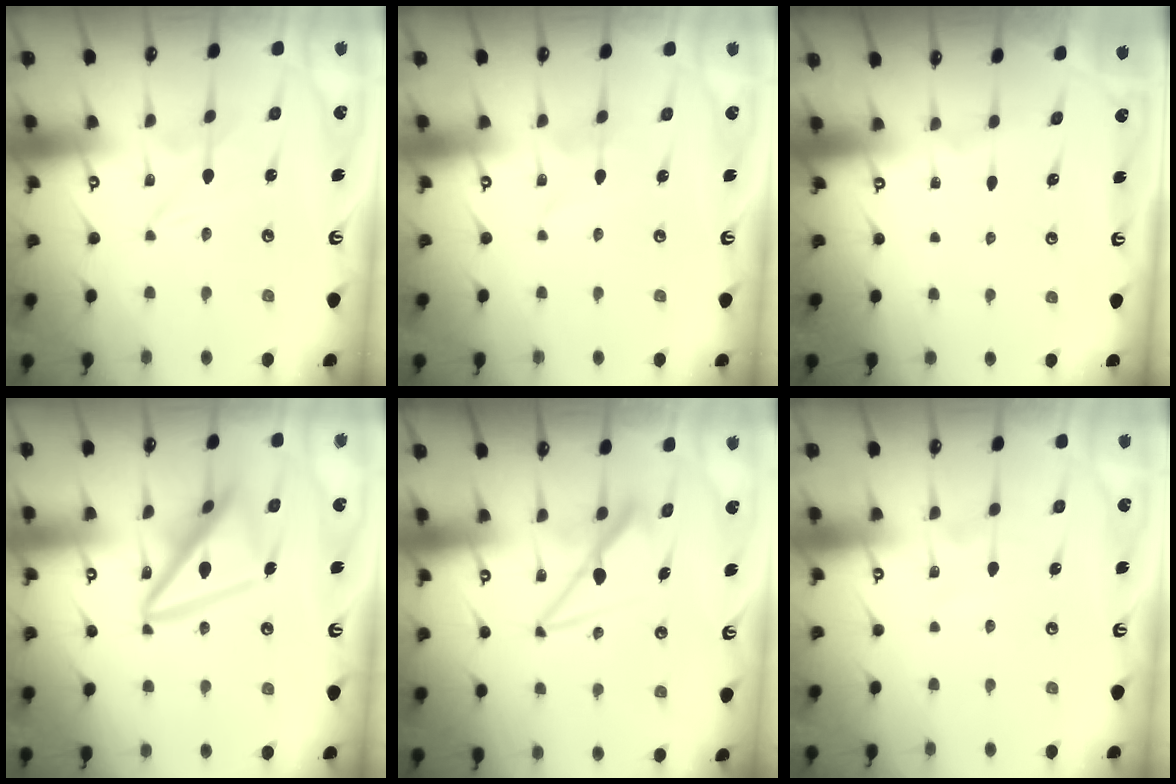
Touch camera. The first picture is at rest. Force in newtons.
{"total": 1.9, "press": 1.9, "slide": 0.2}
{"total": 0.0}
{"total": 15.3, "press": 15.2, "slide": 1.6}
{"total": 8.0, "press": 7.9, "slide": 0.6}
{"total": 2.6, "press": 2.6, "slide": 0.3}